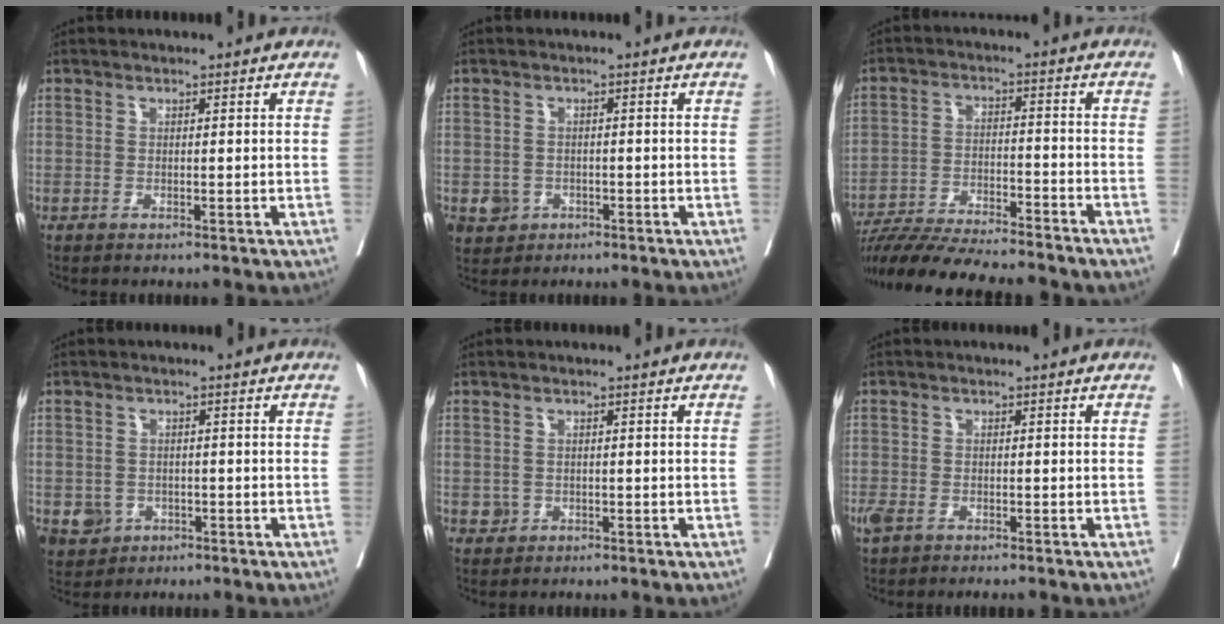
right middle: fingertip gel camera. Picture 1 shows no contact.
{"total": 3.3, "force": [-1.2, 3.0, 0.6], "torque": [-0.006, 0.006, -0.014]}
{"total": 16.9, "force": [-15.2, 1.2, 7.3], "torque": [-0.124, -0.021, -0.240]}
{"total": 4.3, "force": [-1.6, 3.9, 0.9], "torque": [-0.013, 0.005, -0.019]}
{"total": 1.4, "force": [-0.4, 1.3, 0.2], "torque": [0.000, 0.005, -0.003]}
{"total": 4.3, "force": [-2.9, 1.9, 2.4], "torque": [-0.052, -0.007, -0.048]}